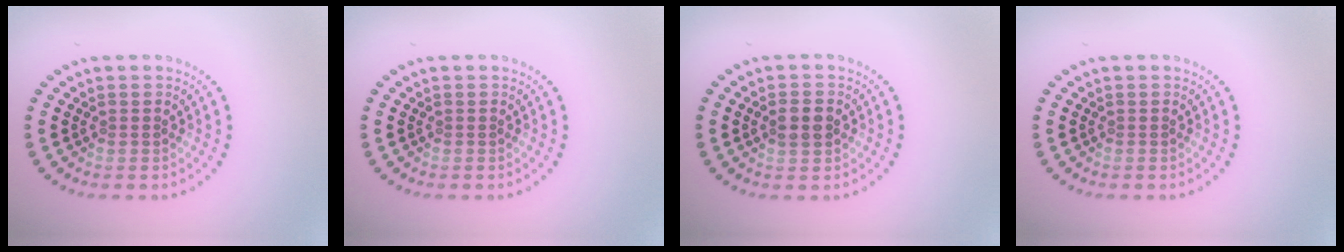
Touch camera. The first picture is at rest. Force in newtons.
{"total": 0.0}
{"total": 2.2, "press": 2.2, "slide": 0.3}
{"total": 0.0}